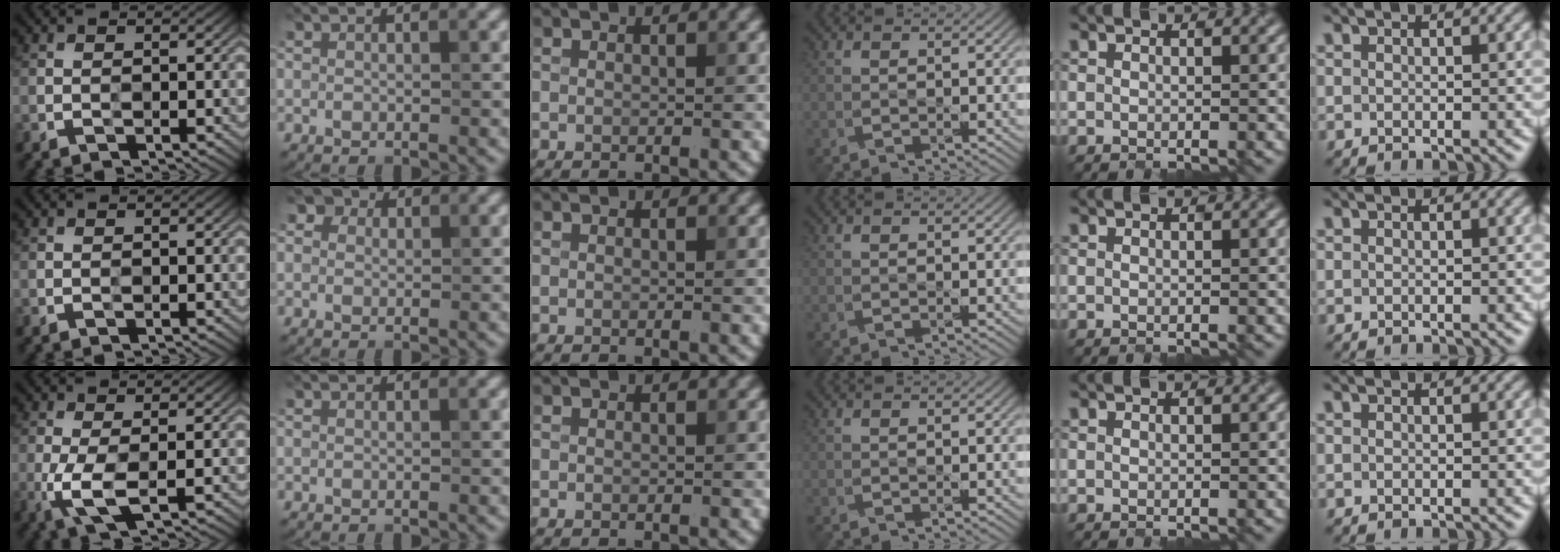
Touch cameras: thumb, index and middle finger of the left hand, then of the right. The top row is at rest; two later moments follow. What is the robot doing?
{"motion": "open", "object": "sandwich press"}